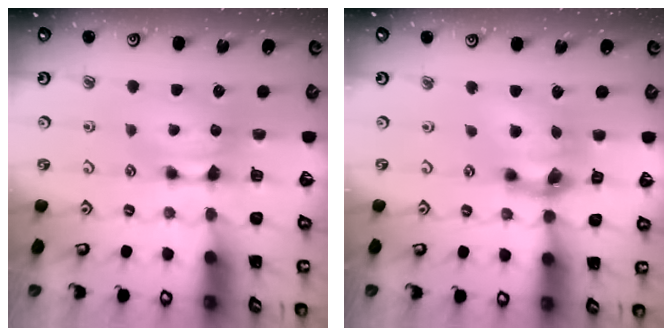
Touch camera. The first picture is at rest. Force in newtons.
{"total": 6.5, "press": 6.1, "slide": 2.2}